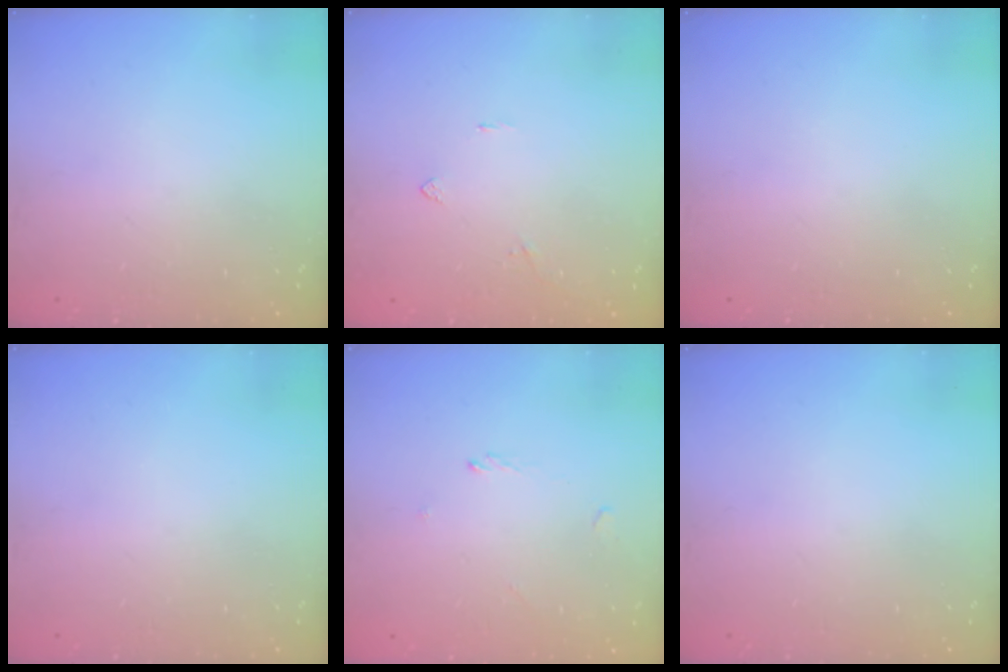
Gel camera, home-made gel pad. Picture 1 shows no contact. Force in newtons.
{"total": 2.5, "press": 2.5, "slide": 0.4}
{"total": 0.0}
{"total": 0.0}
{"total": 0.6, "press": 0.3, "slide": 0.5}
{"total": 0.0}